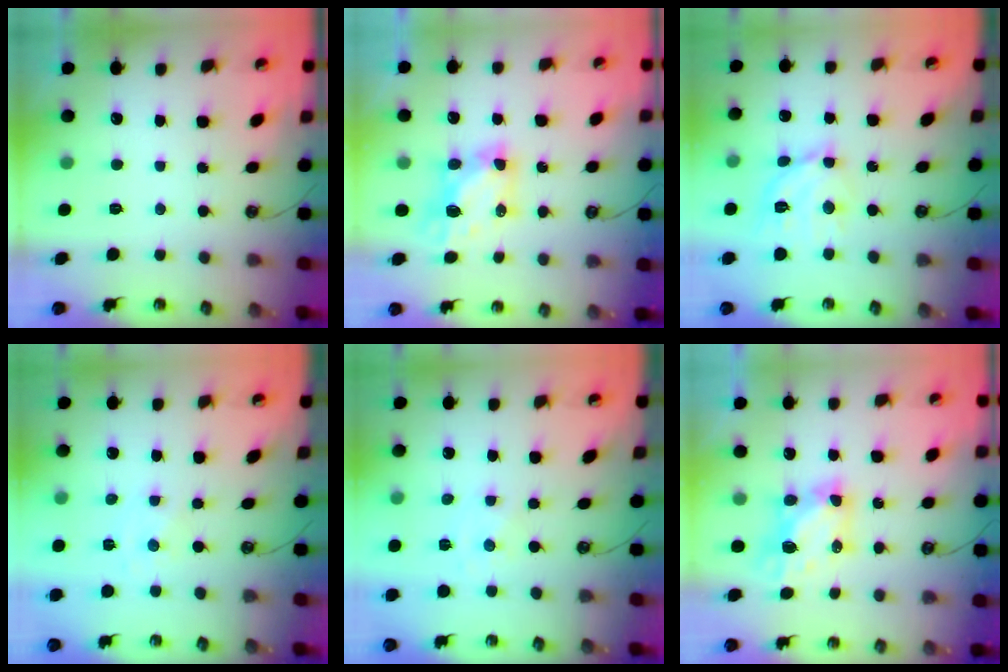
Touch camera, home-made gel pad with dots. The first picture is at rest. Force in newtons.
{"total": 6.4, "press": 6.3, "slide": 0.6}
{"total": 13.0, "press": 13.0, "slide": 1.0}
{"total": 0.0}
{"total": 0.0}
{"total": 6.4, "press": 6.3, "slide": 0.6}